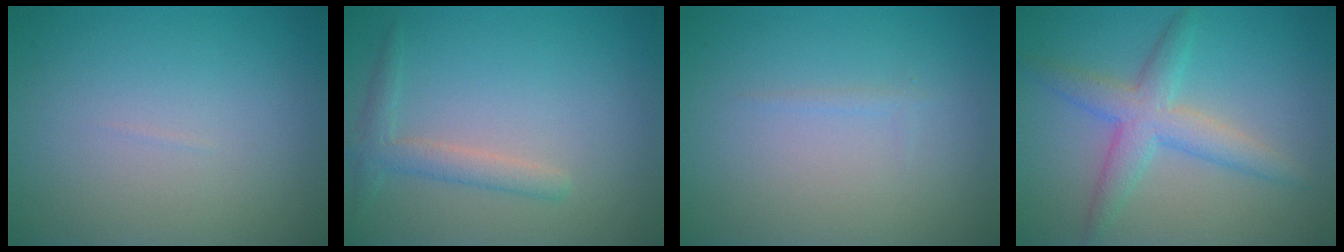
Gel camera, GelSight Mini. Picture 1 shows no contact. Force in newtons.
{"total": 2.1, "press": 2.1, "slide": 0.0}
{"total": 0.6, "press": 0.5, "slide": 0.1}
{"total": 4.2, "press": 4.2, "slide": 0.1}